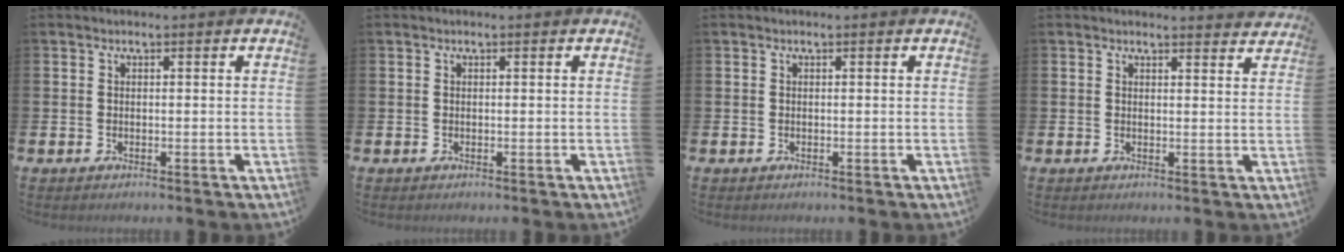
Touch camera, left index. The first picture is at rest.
{"total": 0.0}
{"total": 0.0}
{"total": 1.9, "force": [1.9, 0.1, -0.1], "torque": [0.009, -0.013, 0.033]}